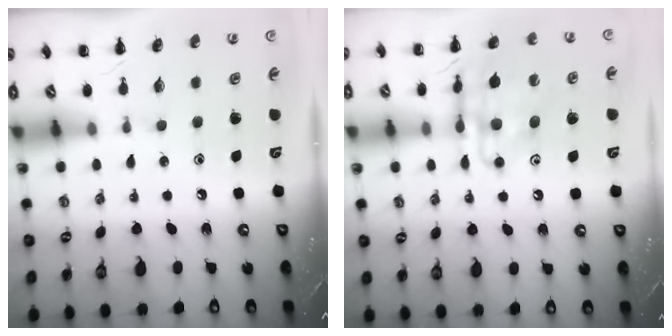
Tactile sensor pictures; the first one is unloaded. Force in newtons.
{"total": 15.0, "press": 14.7, "slide": 3.1}